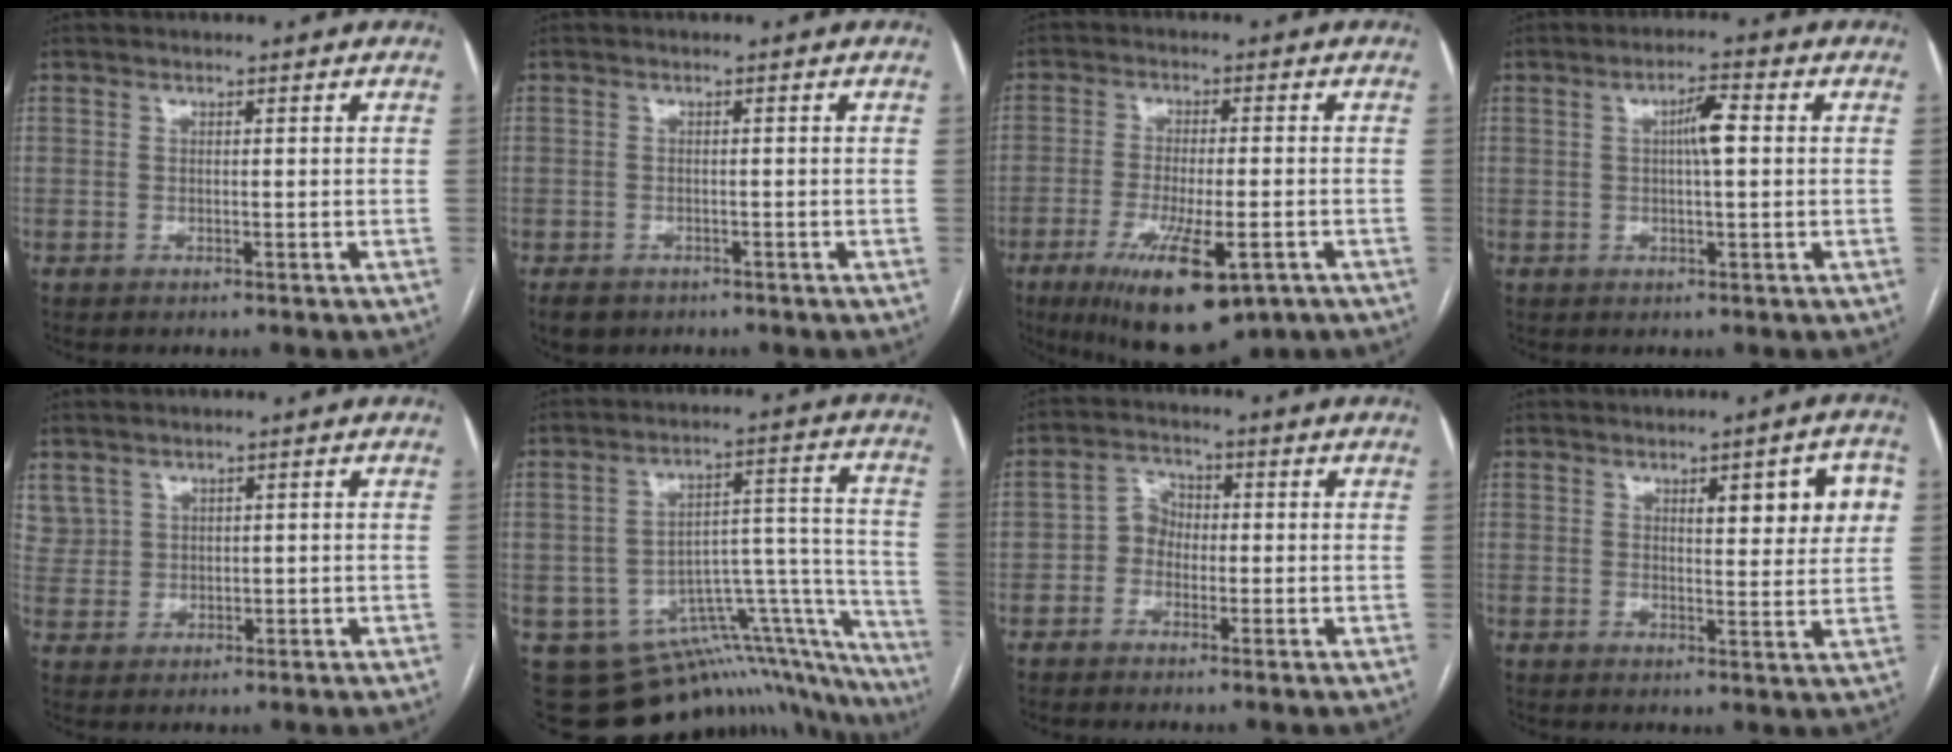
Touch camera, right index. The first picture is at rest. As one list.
[{"total": 3.6, "force": [-2.6, 2.3, 1.1], "torque": [-0.021, -0.004, -0.038]}, {"total": 13.2, "force": [-6.9, 3.4, 10.8], "torque": [-0.188, -0.030, -0.101]}, {"total": 4.1, "force": [0.5, 0.5, 4.0], "torque": [-0.072, 0.008, 0.007]}, {"total": 3.5, "force": [2.1, 2.7, 0.0], "torque": [0.003, 0.010, 0.049]}, {"total": 20.3, "force": [-14.6, 10.2, 9.7], "torque": [-0.049, 0.099, -0.166]}, {"total": 3.4, "force": [-0.8, 2.9, 1.6], "torque": [-0.021, 0.015, -0.022]}, {"total": 8.1, "force": [2.8, 2.2, 7.3], "torque": [-0.086, 0.009, 0.035]}]